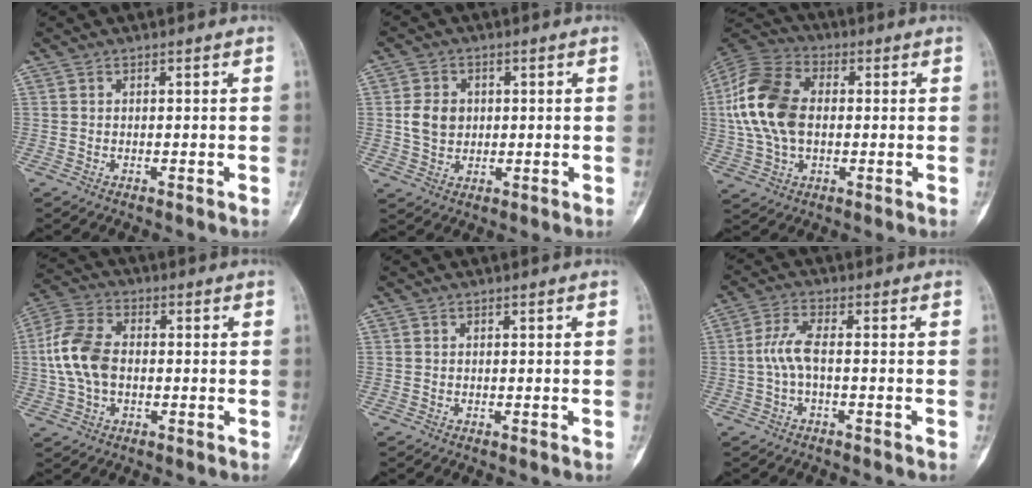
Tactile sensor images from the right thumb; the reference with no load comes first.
{"total": 5.8, "force": [0.6, 4.8, 3.3], "torque": [-0.044, -0.002, 0.012]}
{"total": 16.3, "force": [0.9, 10.5, 12.4], "torque": [-0.252, 0.022, 0.013]}
{"total": 10.8, "force": [-0.2, 6.9, 8.3], "torque": [-0.177, 0.021, -0.009]}
{"total": 0.0}
{"total": 4.8, "force": [-0.7, 1.4, 4.5], "torque": [-0.109, 0.015, -0.018]}